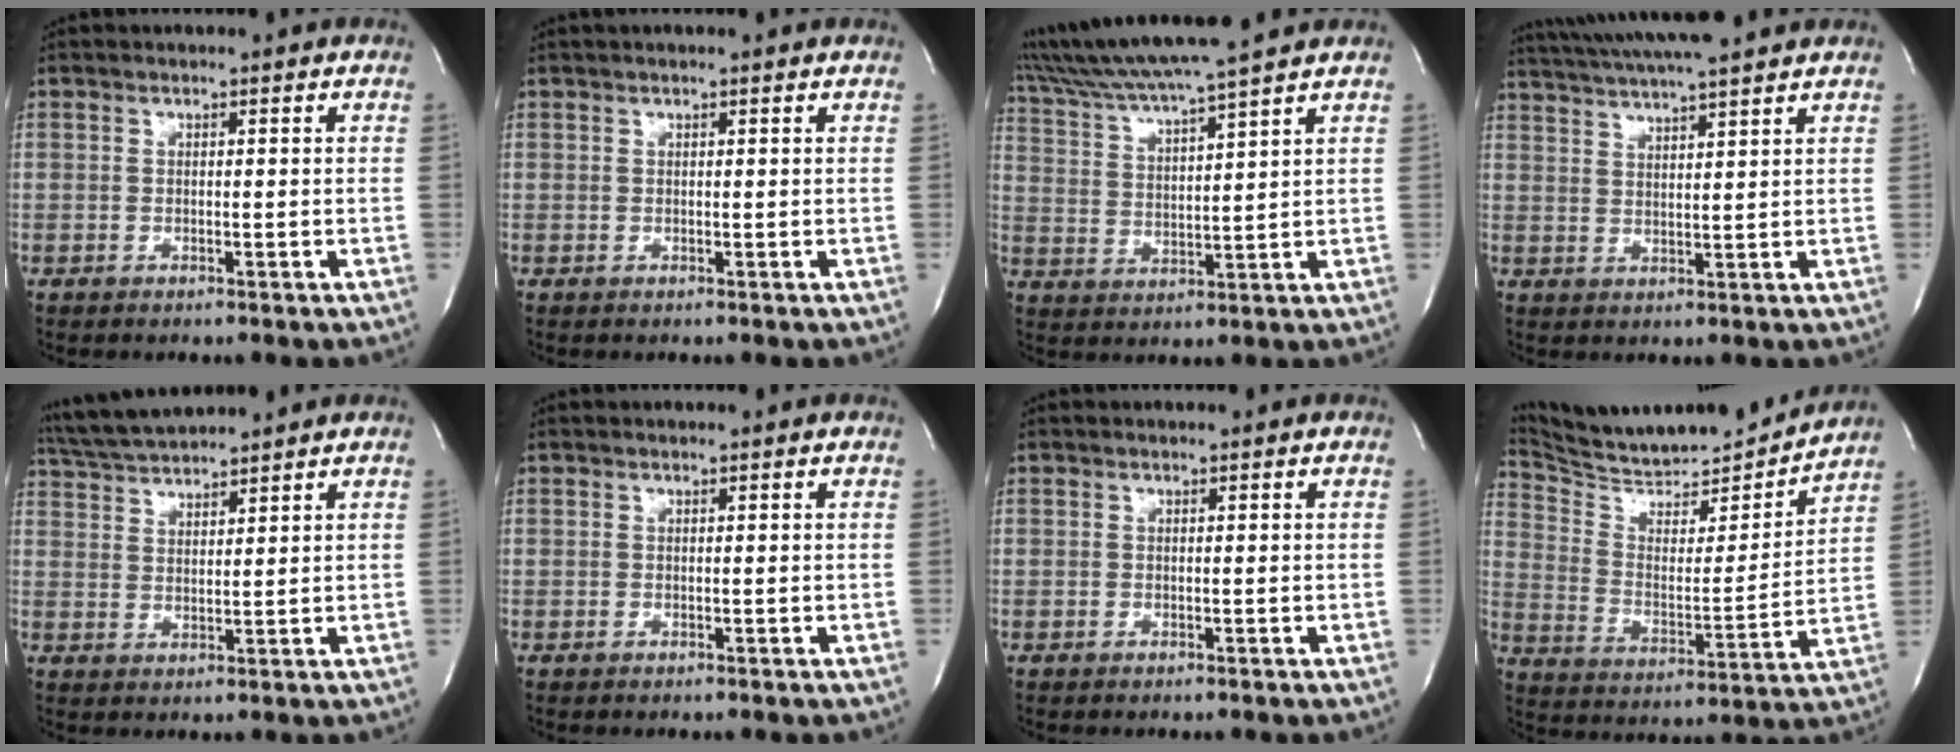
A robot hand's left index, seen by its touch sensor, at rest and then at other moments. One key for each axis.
{"total": 1.5, "fx": 1.2, "fy": -0.2, "fz": 0.9, "tx": -0.011, "ty": 0.015, "tz": 0.015}
{"total": 12.7, "fx": 10.9, "fy": -1.4, "fz": 6.4, "tx": -0.123, "ty": 0.013, "tz": 0.185}
{"total": 11.9, "fx": 10.5, "fy": -0.4, "fz": 5.6, "tx": -0.108, "ty": 0.023, "tz": 0.159}
{"total": 7.8, "fx": 7.5, "fy": -0.3, "fz": 2.2, "tx": -0.052, "ty": 0.024, "tz": 0.141}
{"total": 0.9, "fx": 0.8, "fy": -0.1, "fz": 0.4, "tx": -0.006, "ty": 0.008, "tz": 0.010}
{"total": 0.0}
{"total": 18.7, "fx": 18.0, "fy": 1.0, "fz": 5.0, "tx": -0.095, "ty": -0.037, "tz": 0.282}